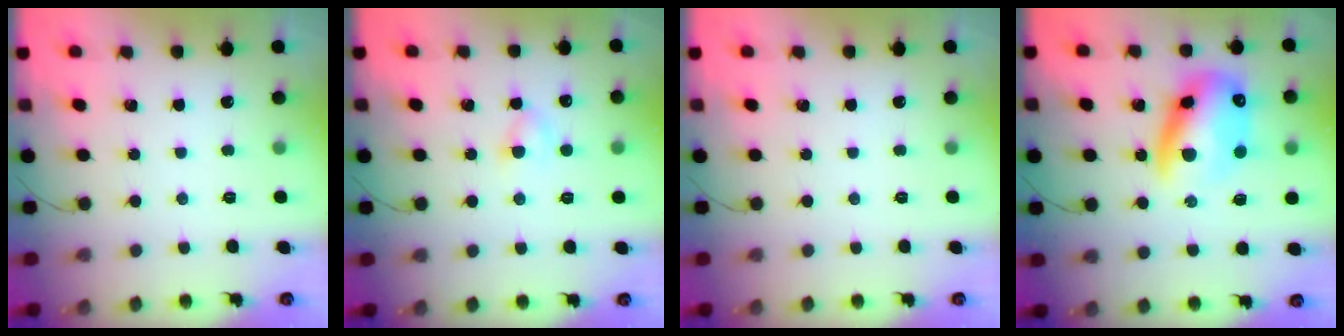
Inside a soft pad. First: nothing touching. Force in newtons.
{"total": 2.9, "press": 2.6, "slide": 1.3}
{"total": 0.0}
{"total": 16.1, "press": 15.6, "slide": 3.9}